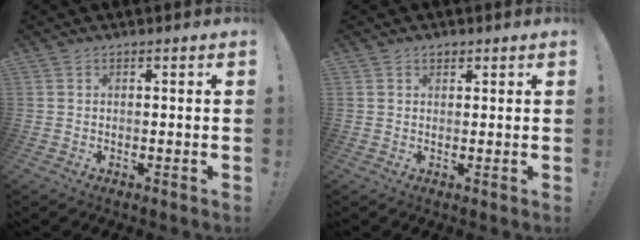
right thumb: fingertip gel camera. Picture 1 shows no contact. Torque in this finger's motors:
{"motor_torque": [0.02, 0.15, 0.03, -0.09, 0.00]}